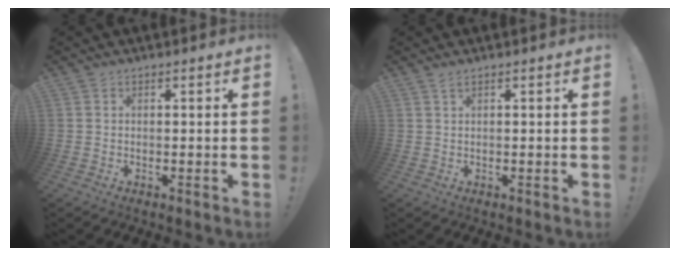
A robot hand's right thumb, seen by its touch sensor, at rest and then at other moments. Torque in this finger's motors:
{"motor_torque": [-0.13, -0.17, 0.24, 0.13, 0.00]}